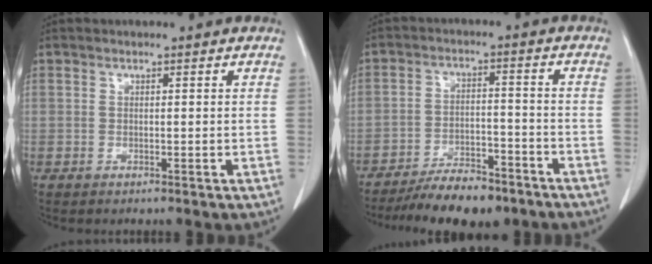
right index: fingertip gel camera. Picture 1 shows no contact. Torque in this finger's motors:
{"motor_torque": [0.29, -0.37, 0.56, 0.14]}